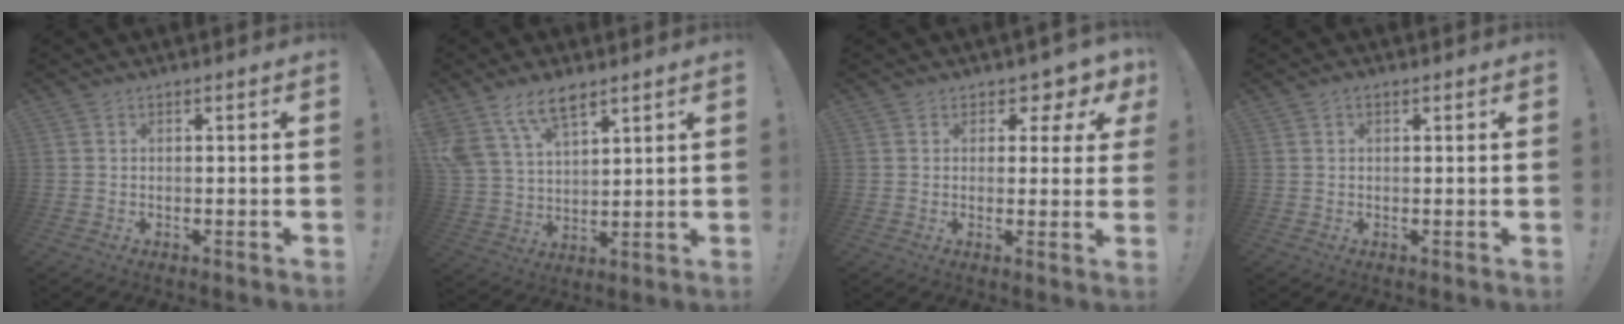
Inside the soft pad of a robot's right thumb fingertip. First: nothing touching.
{"total": 11.7, "force": [8.2, 5.8, 6.0], "torque": [-0.116, -0.040, 0.159]}
{"total": 4.5, "force": [2.9, 2.9, 1.8], "torque": [-0.009, -0.031, 0.048]}
{"total": 0.8, "force": [0.5, 0.4, 0.4], "torque": [-0.004, -0.001, 0.008]}